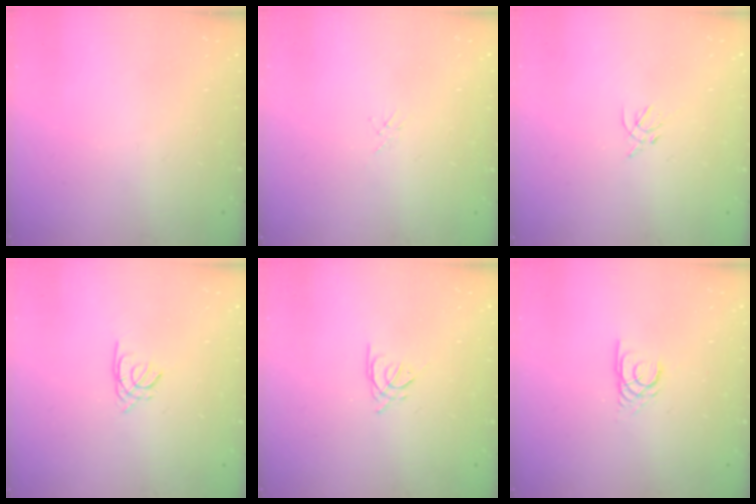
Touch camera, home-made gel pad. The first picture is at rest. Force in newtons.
{"total": 1.3, "press": 1.2, "slide": 0.3}
{"total": 1.4, "press": 1.3, "slide": 0.5}
{"total": 1.3, "press": 1.3, "slide": 0.4}
{"total": 3.3, "press": 3.3, "slide": 0.5}
{"total": 2.7, "press": 2.7, "slide": 0.1}